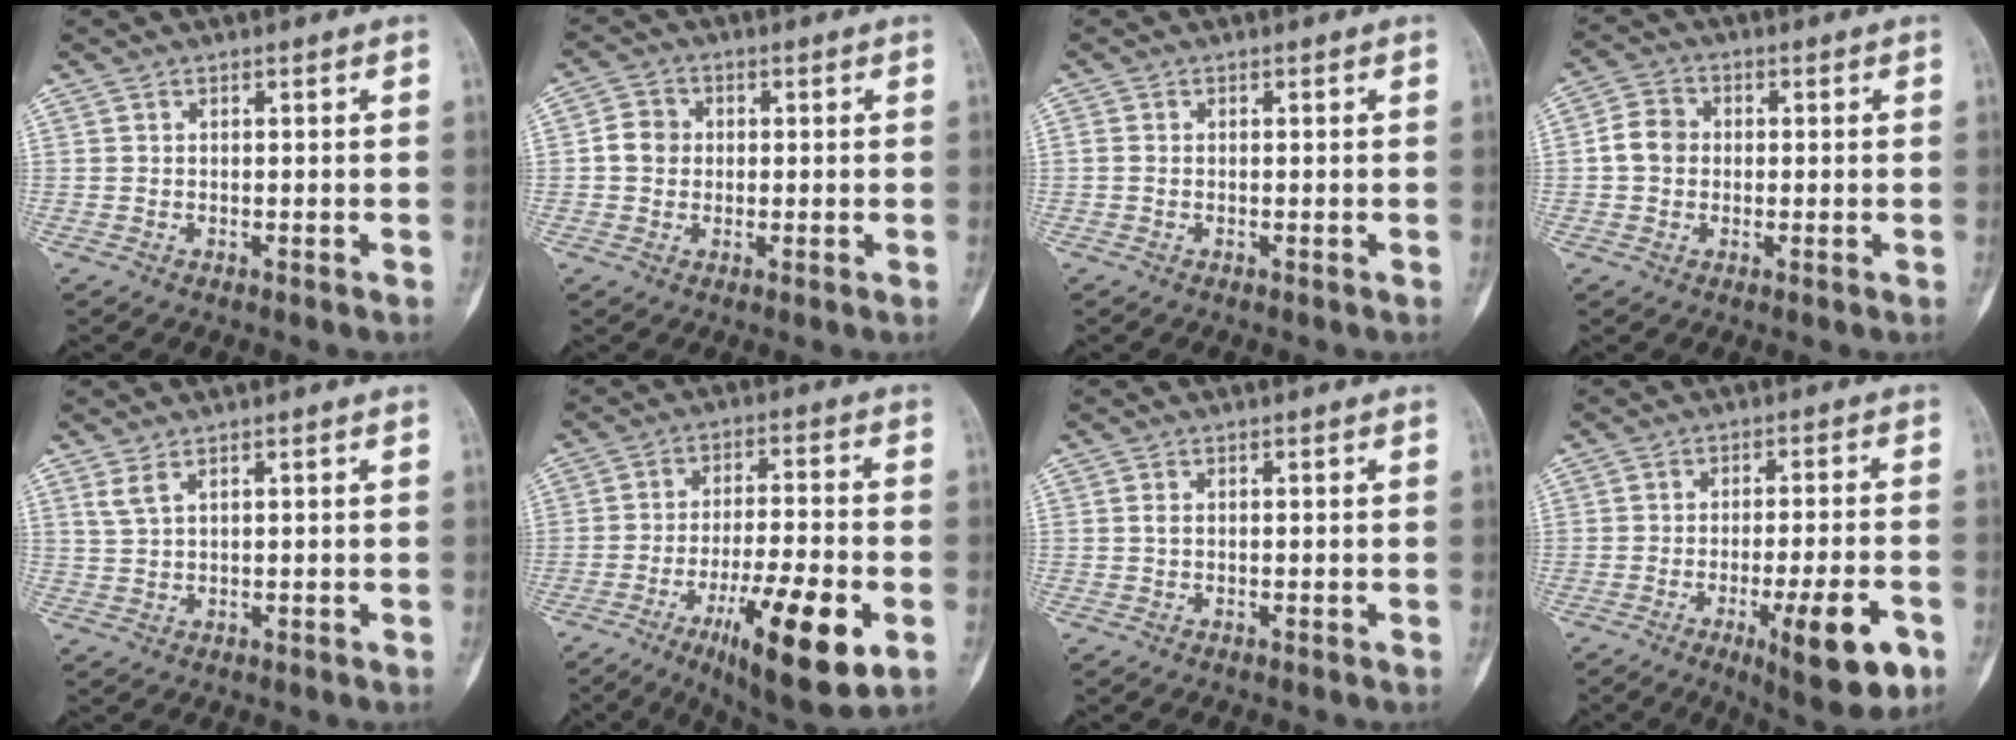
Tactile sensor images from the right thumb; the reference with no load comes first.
{"total": 4.5, "force": [0.1, 4.0, 2.0], "torque": [-0.020, 0.008, -0.004]}
{"total": 0.7, "force": [-0.1, 0.5, 0.5], "torque": [-0.010, -0.001, -0.004]}
{"total": 5.3, "force": [0.0, 4.5, 2.8], "torque": [-0.041, 0.012, -0.009]}
{"total": 2.3, "force": [1.4, 0.7, 1.7], "torque": [-0.044, 0.001, 0.038]}
{"total": 17.3, "force": [-6.9, 4.1, 15.3], "torque": [-0.250, 0.011, -0.102]}
{"total": 0.6, "force": [0.1, 0.3, 0.6], "torque": [-0.012, 0.001, -0.001]}
{"total": 12.3, "force": [-5.1, 2.6, 10.9], "torque": [-0.154, 0.009, -0.068]}